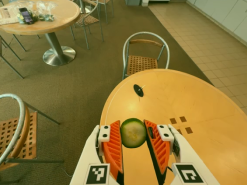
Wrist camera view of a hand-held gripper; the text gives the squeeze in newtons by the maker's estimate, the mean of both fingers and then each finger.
{"total": 7.1, "left": 7.2, "right": 6.9}